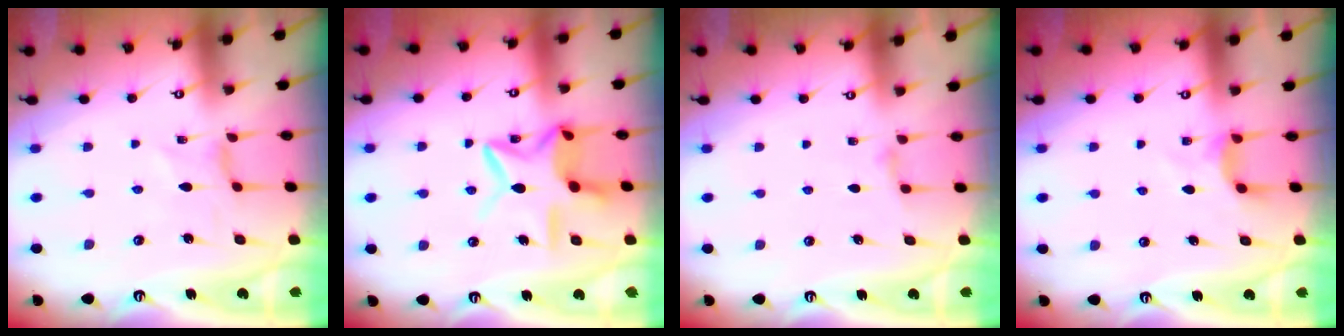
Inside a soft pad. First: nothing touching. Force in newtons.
{"total": 12.8, "press": 12.7, "slide": 1.0}
{"total": 2.6, "press": 2.6, "slide": 0.4}
{"total": 3.8, "press": 3.8, "slide": 0.6}